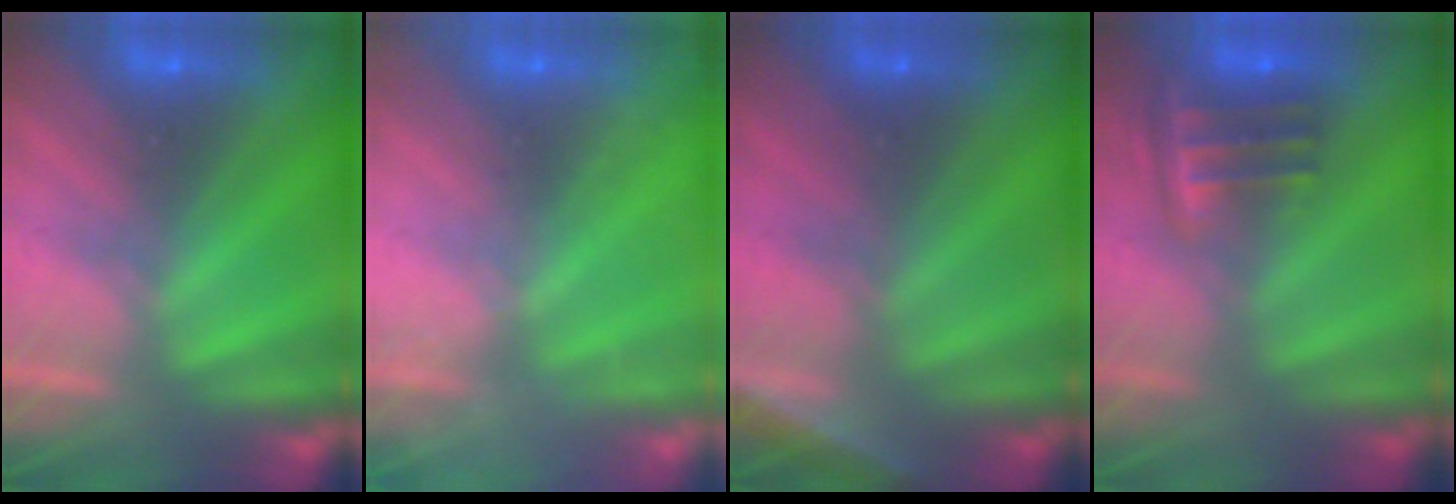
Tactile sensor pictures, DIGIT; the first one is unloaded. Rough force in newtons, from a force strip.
{"total": 2.3}
{"total": 3.0}
{"total": 6.7}